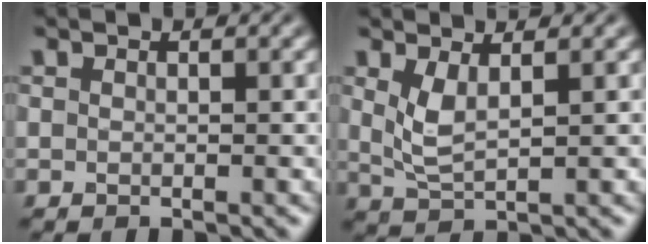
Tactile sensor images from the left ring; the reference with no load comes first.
{"total": 2.6, "force": [1.1, 0.8, 2.2], "torque": [-0.053, -0.006, 0.027]}